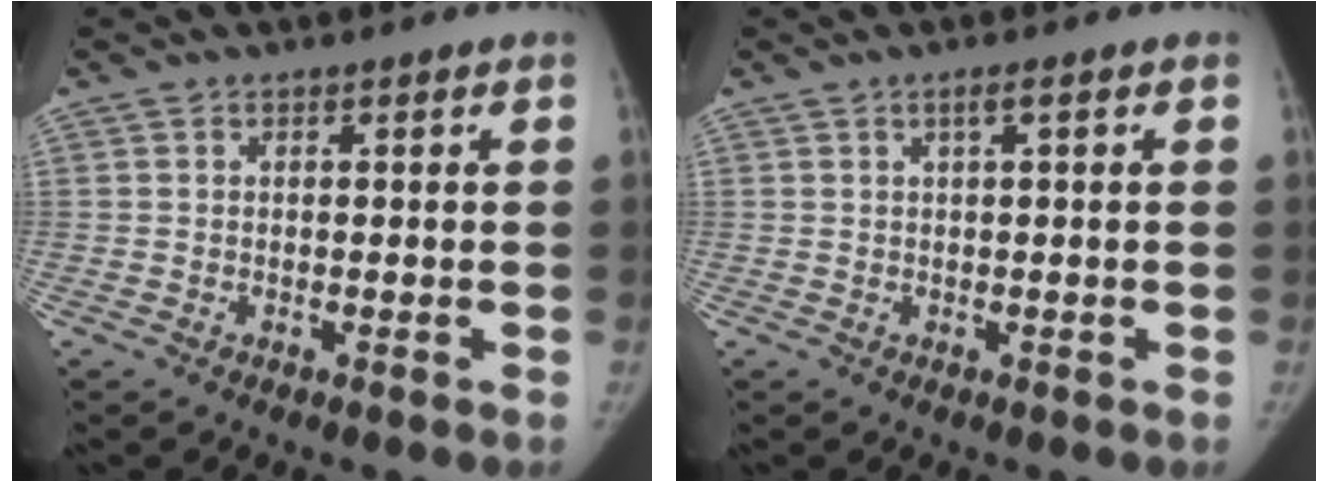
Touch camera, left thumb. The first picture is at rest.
{"total": 1.3, "force": [0.5, 0.2, 1.2], "torque": [-0.022, 0.004, 0.009]}